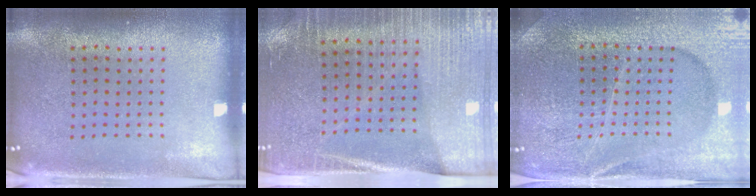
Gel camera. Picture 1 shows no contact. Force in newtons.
{"total": 3.1, "press": 2.9, "slide": 1.1}
{"total": 4.4, "press": 4.2, "slide": 1.4}